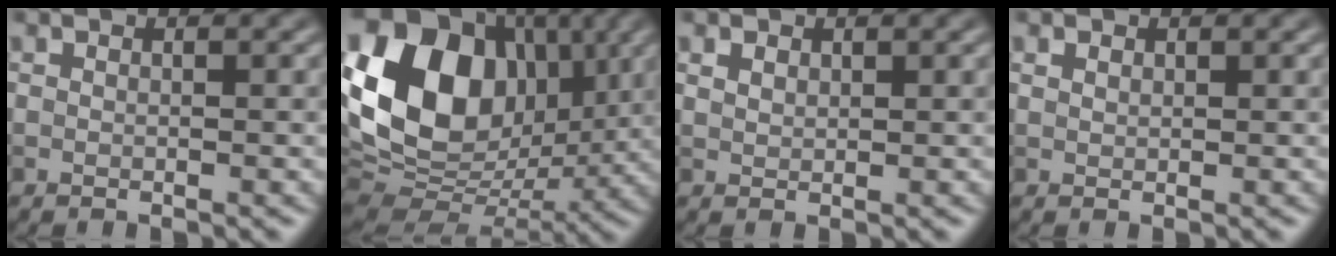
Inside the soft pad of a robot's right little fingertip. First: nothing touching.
{"total": 17.2, "force": [3.6, 12.7, 11.1], "torque": [-0.227, 0.017, 0.062]}
{"total": 1.2, "force": [0.7, 0.8, 0.5], "torque": [-0.011, 0.002, 0.015]}
{"total": 0.8, "force": [0.5, 0.5, 0.3], "torque": [-0.006, 0.000, 0.011]}